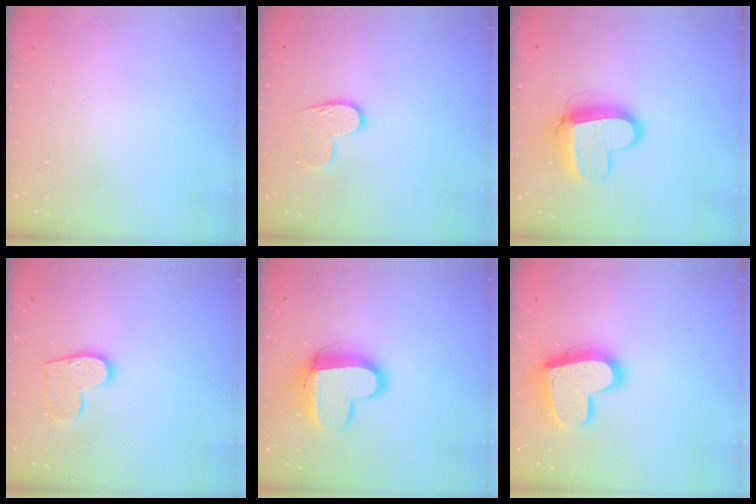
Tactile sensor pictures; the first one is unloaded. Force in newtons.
{"total": 9.0, "press": 9.0, "slide": 0.5}
{"total": 12.4, "press": 12.3, "slide": 1.3}
{"total": 10.2, "press": 10.2, "slide": 0.2}
{"total": 12.5, "press": 12.5, "slide": 1.0}
{"total": 18.1, "press": 18.1, "slide": 1.6}